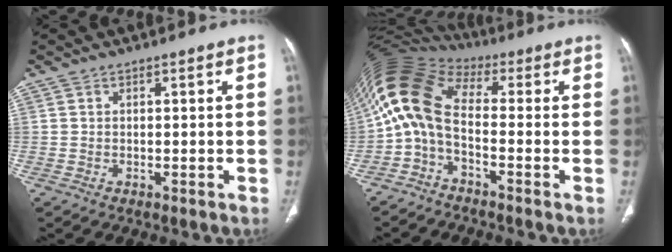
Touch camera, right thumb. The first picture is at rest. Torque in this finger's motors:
{"motor_torque": [-0.58, 1.16, 1.78, -0.29, 0.57]}